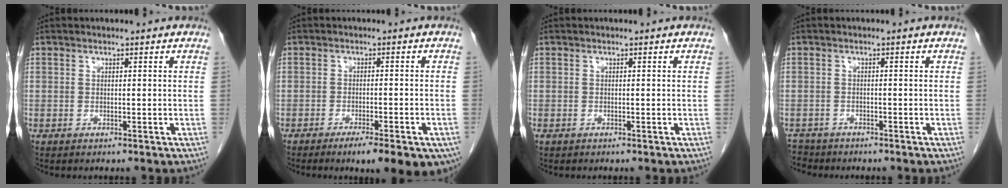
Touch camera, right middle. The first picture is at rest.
{"total": 12.2, "force": [-8.1, 2.7, 8.7], "torque": [-0.072, -0.007, -0.106]}
{"total": 0.0}
{"total": 3.4, "force": [-3.0, 1.3, -0.6], "torque": [0.004, -0.005, -0.057]}